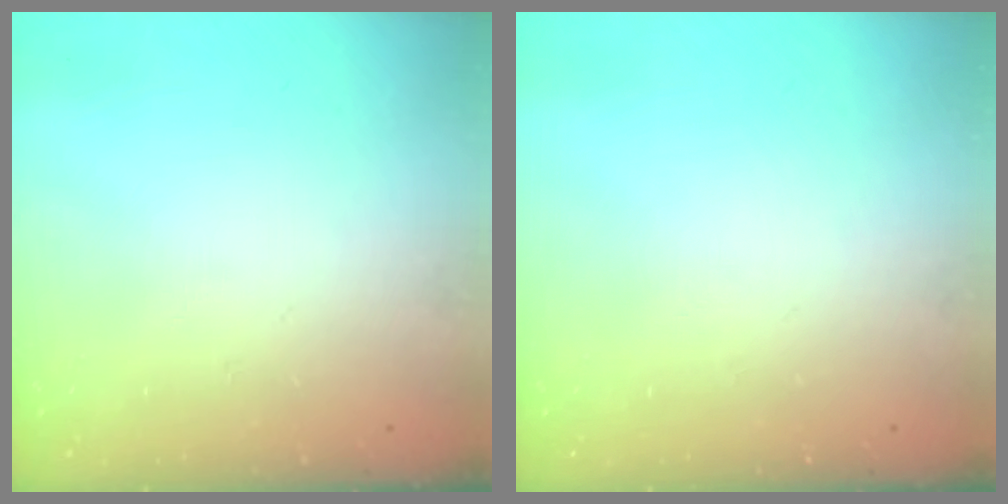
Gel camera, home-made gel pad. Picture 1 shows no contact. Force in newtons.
{"total": 0.0}